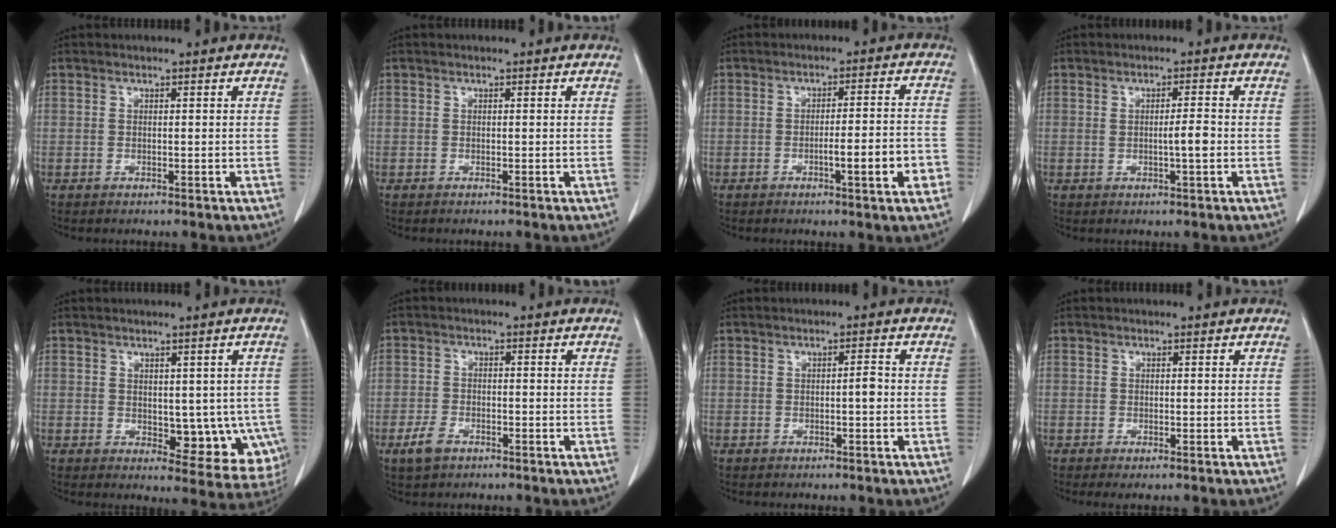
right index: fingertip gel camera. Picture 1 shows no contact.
{"total": 0.0}
{"total": 7.0, "force": [-2.7, 0.3, 6.5], "torque": [-0.089, 0.007, -0.035]}
{"total": 2.7, "force": [-0.3, 0.1, 2.7], "torque": [-0.047, -0.002, -0.006]}
{"total": 9.1, "force": [-1.3, 5.1, 7.4], "torque": [-0.063, -0.004, -0.004]}
{"total": 3.4, "force": [-2.0, 1.9, 1.9], "torque": [-0.045, 0.000, -0.031]}
{"total": 1.5, "force": [-0.3, 0.2, 1.4], "torque": [-0.021, 0.003, -0.005]}
{"total": 1.0, "force": [-0.7, 0.1, 0.8], "torque": [-0.013, -0.004, -0.010]}